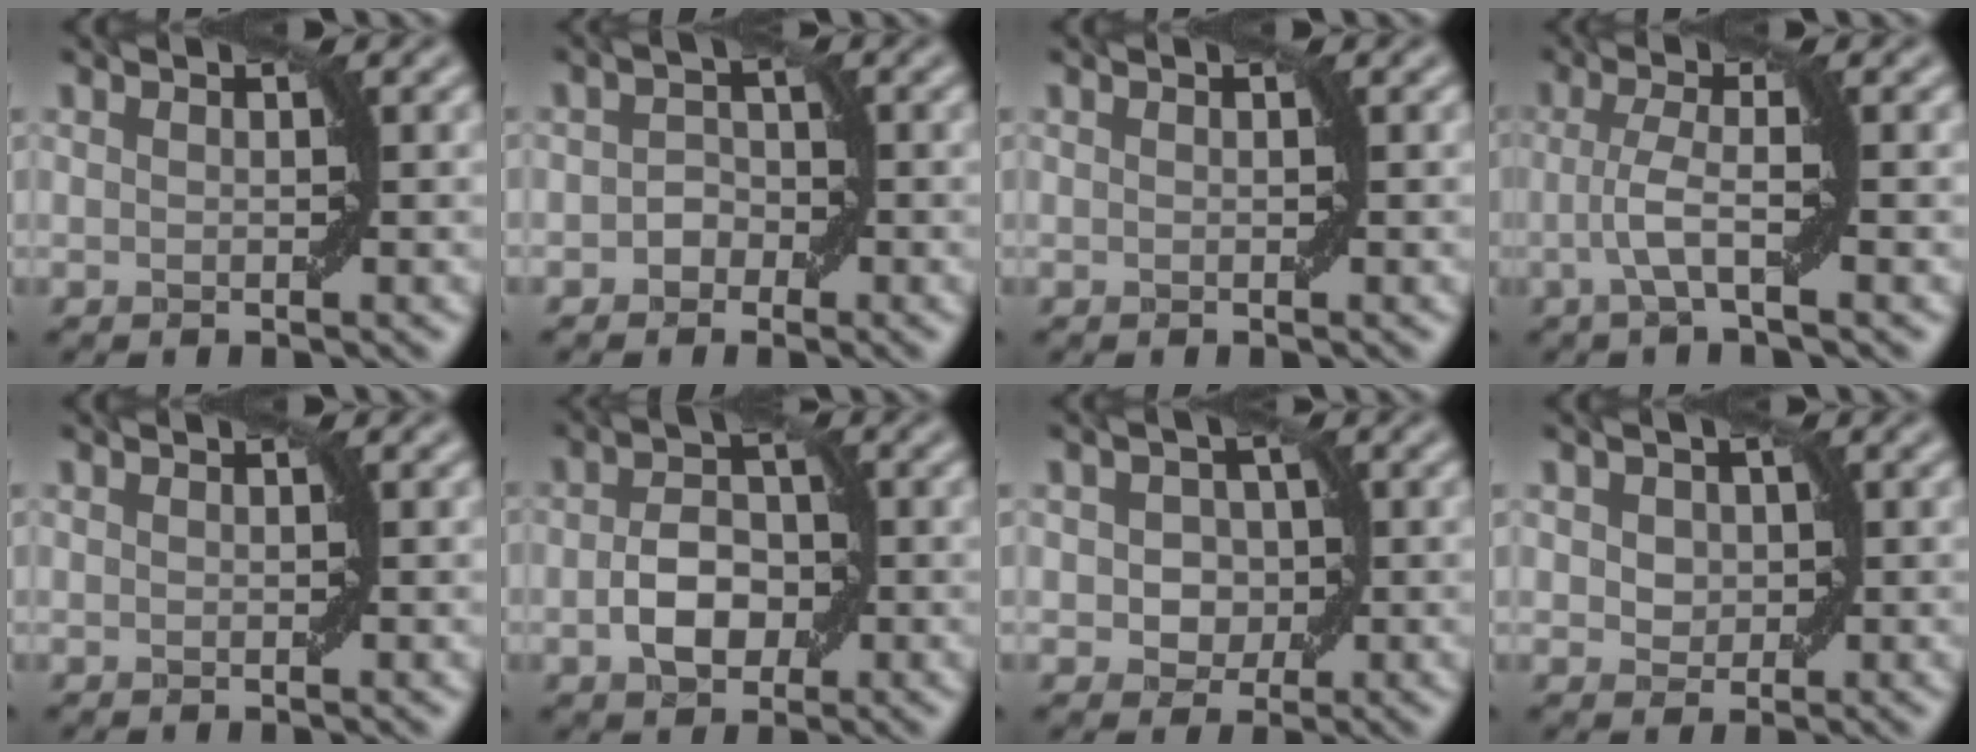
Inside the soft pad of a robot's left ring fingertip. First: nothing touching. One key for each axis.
{"total": 1.6, "fx": -0.8, "fy": 1.3, "fz": 0.5, "tx": -0.005, "ty": 0.007, "tz": -0.015}
{"total": 0.0}
{"total": 3.1, "fx": -0.7, "fy": 0.3, "fz": 3.0, "tx": -0.066, "ty": 0.003, "tz": -0.017}
{"total": 0.0}
{"total": 4.0, "fx": -0.9, "fy": 2.6, "fz": 2.9, "tx": -0.049, "ty": 0.006, "tz": -0.016}
{"total": 2.6, "fx": -0.1, "fy": 2.2, "fz": 1.4, "tx": -0.012, "ty": 0.000, "tz": -0.007}
{"total": 1.9, "fx": 0.4, "fy": 1.6, "fz": 1.0, "tx": -0.015, "ty": 0.000, "tz": 0.005}